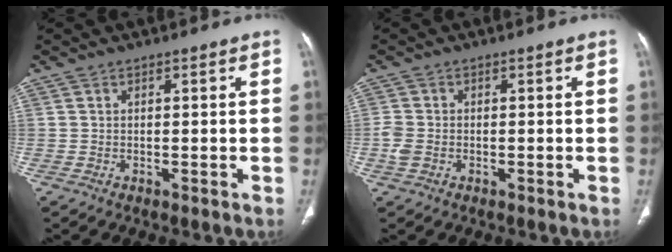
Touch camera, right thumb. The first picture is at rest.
{"total": 2.6, "force": [-0.7, 1.9, 1.6], "torque": [-0.046, 0.001, -0.015]}